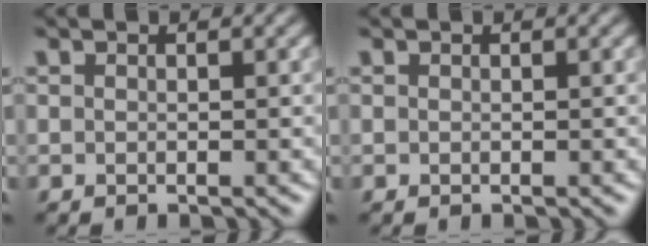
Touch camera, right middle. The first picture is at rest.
{"total": 0.0}